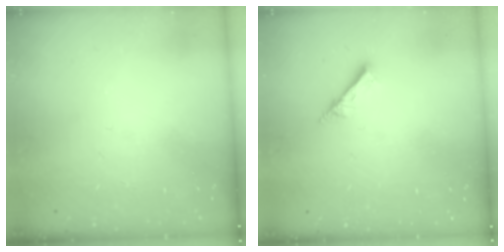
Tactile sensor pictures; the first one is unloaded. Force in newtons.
{"total": 3.2, "press": 3.2, "slide": 0.0}